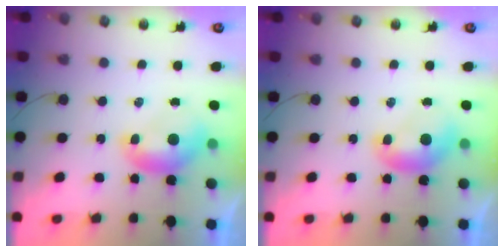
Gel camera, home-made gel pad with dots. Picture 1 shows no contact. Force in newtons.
{"total": 0.0}